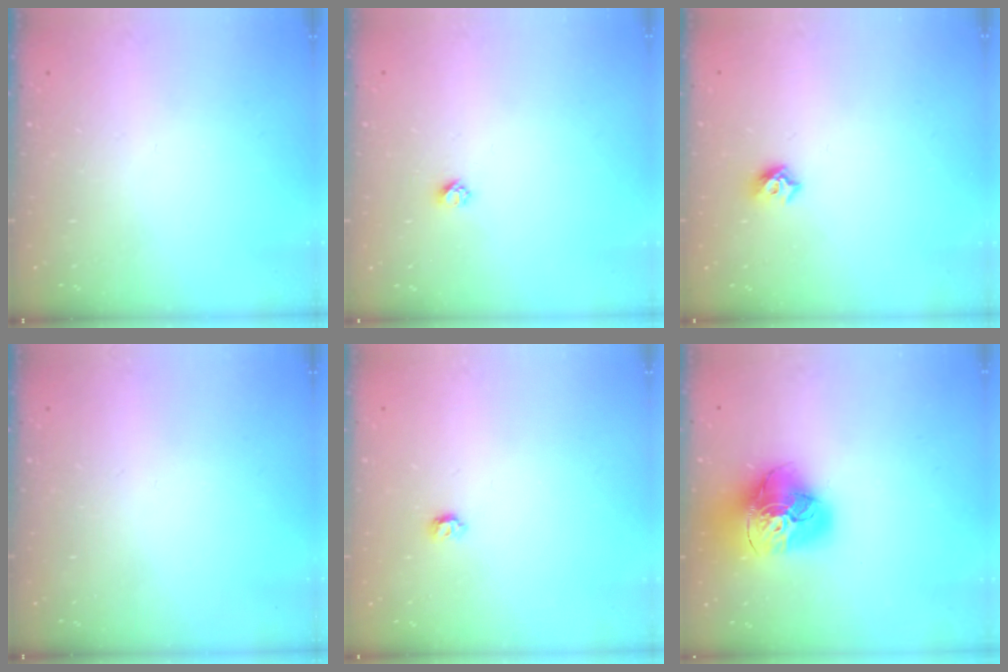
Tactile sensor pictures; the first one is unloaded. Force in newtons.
{"total": 2.4, "press": 2.4, "slide": 0.2}
{"total": 5.4, "press": 5.3, "slide": 1.0}
{"total": 0.0}
{"total": 3.8, "press": 3.7, "slide": 0.6}
{"total": 21.0, "press": 20.9, "slide": 2.1}